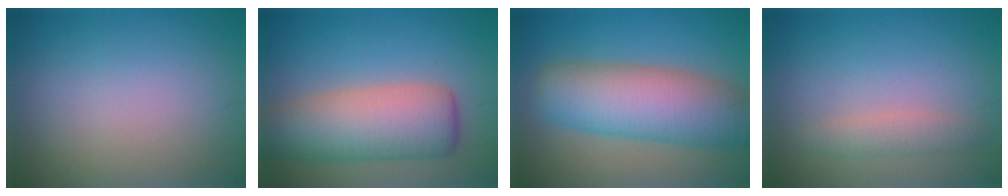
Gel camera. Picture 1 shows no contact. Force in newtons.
{"total": 8.1, "press": 8.1, "slide": 0.4}
{"total": 9.5, "press": 9.5, "slide": 0.3}
{"total": 1.8, "press": 1.8, "slide": 0.2}